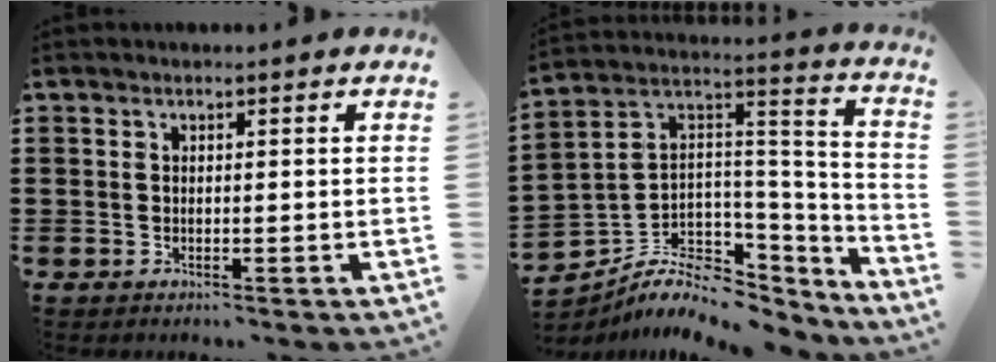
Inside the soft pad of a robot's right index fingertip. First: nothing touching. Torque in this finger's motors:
{"motor_torque": [0.17, -0.26, 0.25, 0.02]}